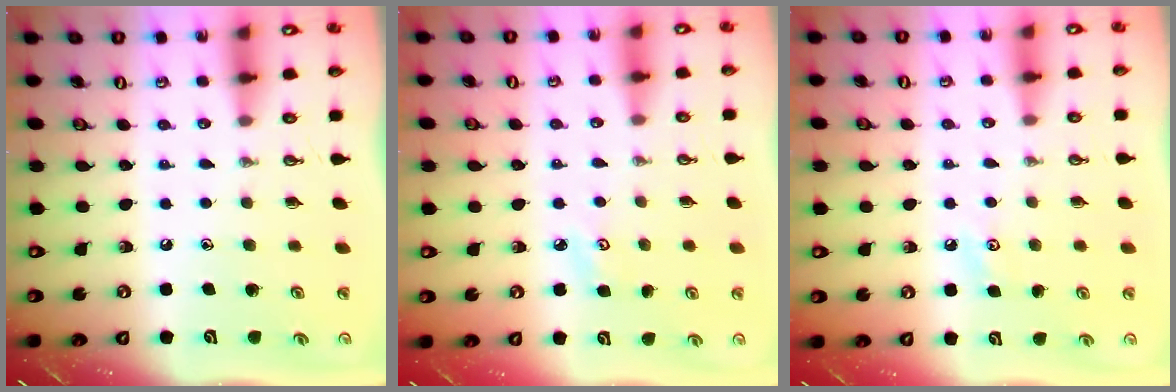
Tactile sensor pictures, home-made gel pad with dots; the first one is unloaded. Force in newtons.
{"total": 3.7, "press": 3.7, "slide": 0.5}
{"total": 3.9, "press": 3.9, "slide": 0.4}